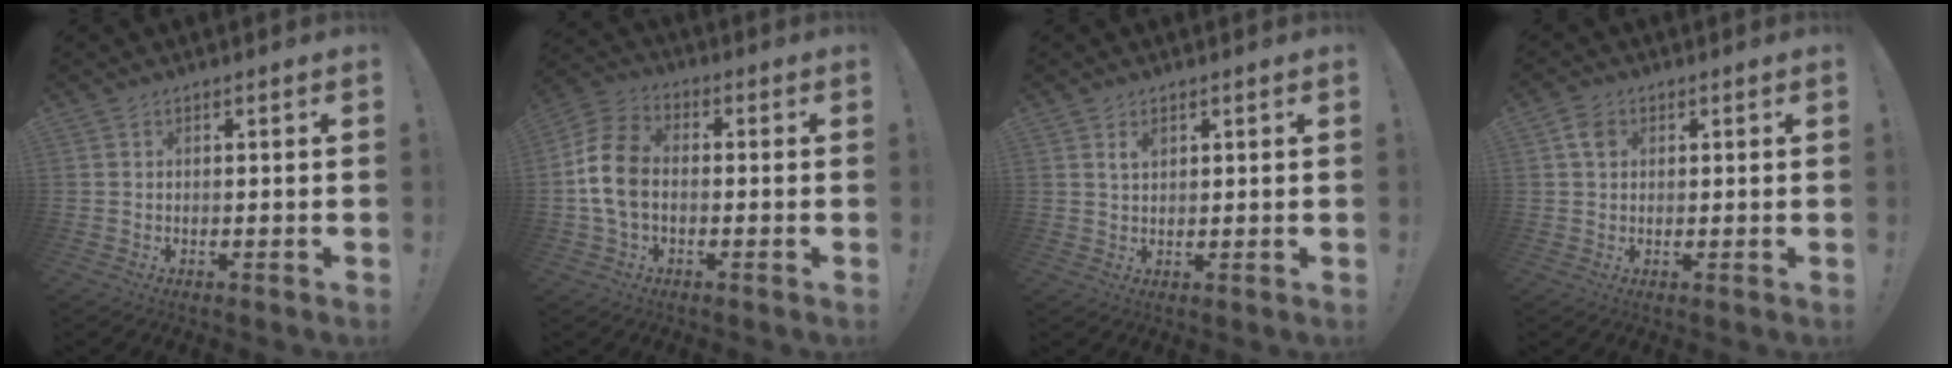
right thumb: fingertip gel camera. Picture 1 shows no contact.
{"total": 11.9, "force": [-1.2, 8.1, 8.6], "torque": [-0.171, 0.012, -0.019]}
{"total": 2.3, "force": [1.4, 1.3, 1.3], "torque": [-0.014, -0.005, 0.022]}
{"total": 3.7, "force": [1.3, 2.9, 2.0], "torque": [-0.031, 0.002, 0.025]}